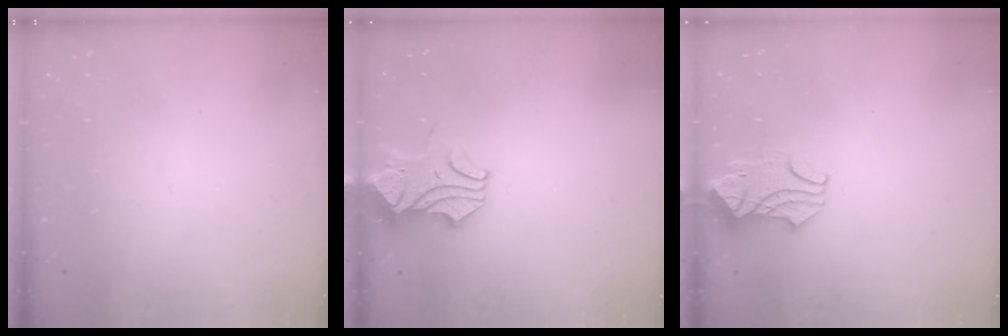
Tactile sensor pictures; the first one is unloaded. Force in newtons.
{"total": 1.1, "press": 0.7, "slide": 0.9}
{"total": 1.2, "press": 0.0, "slide": 1.2}